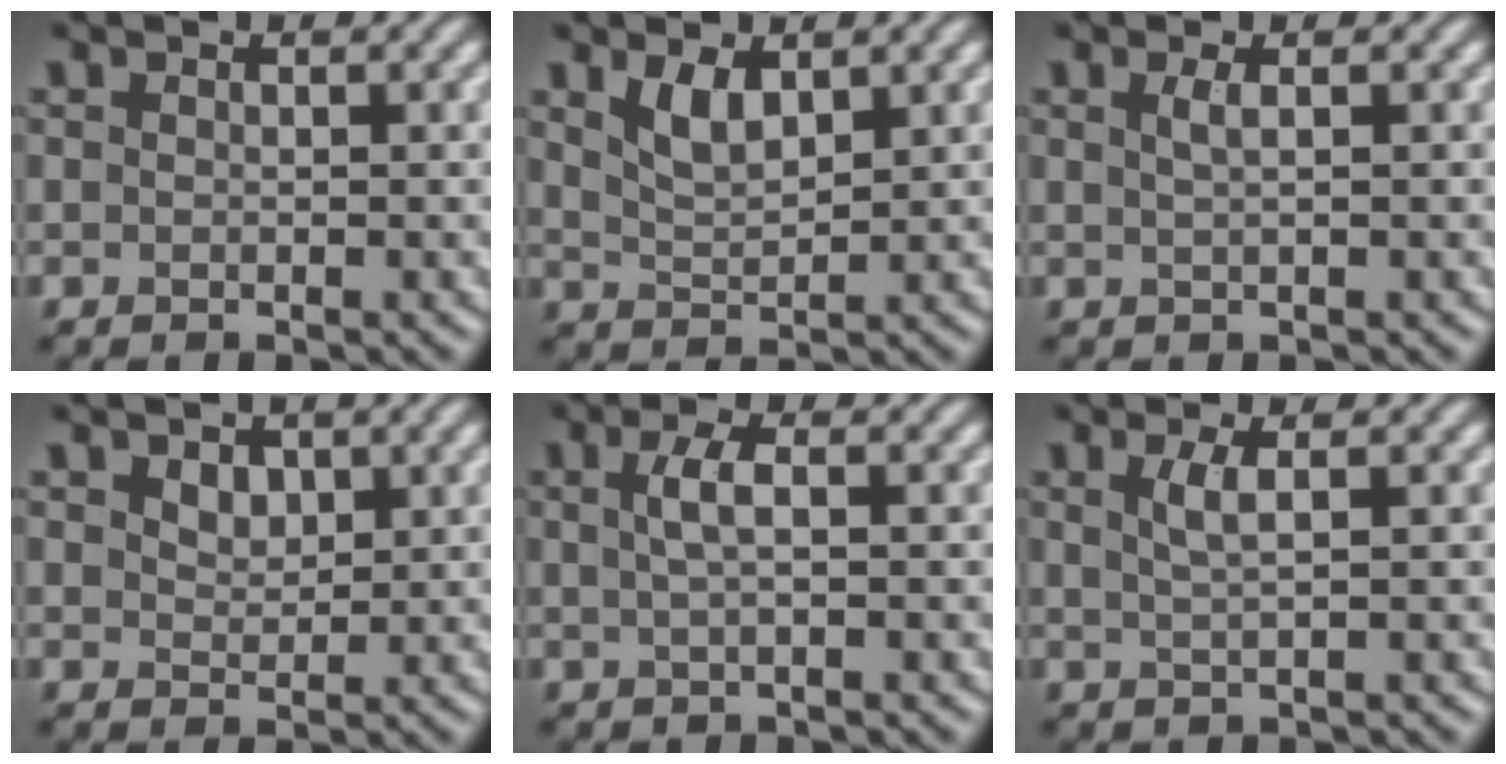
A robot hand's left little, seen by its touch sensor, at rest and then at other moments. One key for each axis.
{"total": 2.6, "fx": 1.6, "fy": 1.1, "fz": 1.8, "tx": -0.042, "ty": -0.004, "tz": 0.035}
{"total": 1.4, "fx": 0.4, "fy": 0.5, "fz": 1.2, "tx": -0.020, "ty": 0.003, "tz": 0.005}
{"total": 1.6, "fx": 0.9, "fy": 1.1, "fz": 0.8, "tx": -0.017, "ty": -0.001, "tz": 0.017}
{"total": 2.1, "fx": 0.4, "fy": 0.6, "fz": 2.0, "tx": -0.042, "ty": 0.006, "tz": 0.007}
{"total": 1.9, "fx": 0.6, "fy": 0.5, "fz": 1.8, "tx": -0.032, "ty": 0.000, "tz": 0.009}